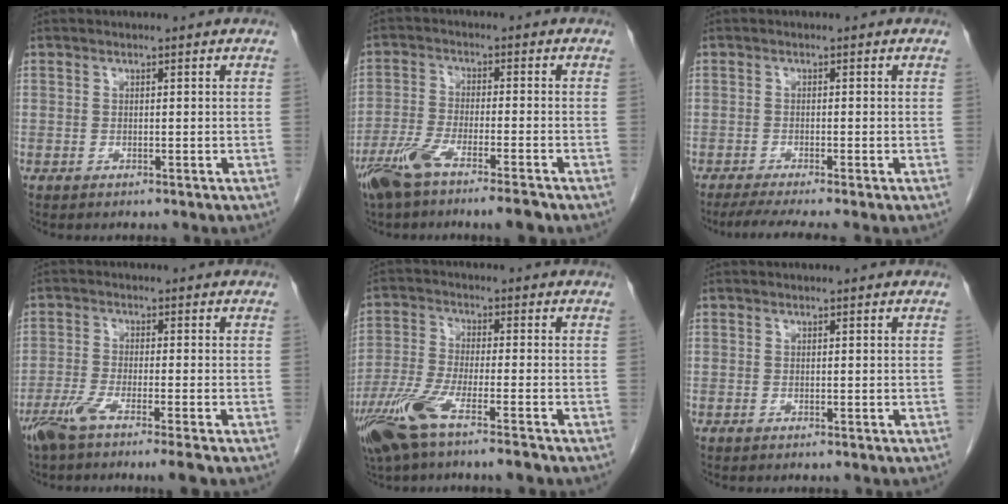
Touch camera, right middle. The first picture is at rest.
{"total": 8.8, "force": [-6.3, 0.8, 6.1], "torque": [-0.114, -0.013, -0.115]}
{"total": 4.8, "force": [-3.8, -0.6, 2.9], "torque": [-0.047, -0.014, -0.065]}
{"total": 6.6, "force": [-4.7, -0.4, 4.6], "torque": [-0.083, -0.012, -0.086]}
{"total": 9.5, "force": [-6.1, 0.7, 7.3], "torque": [-0.154, -0.022, -0.119]}
{"total": 0.0}